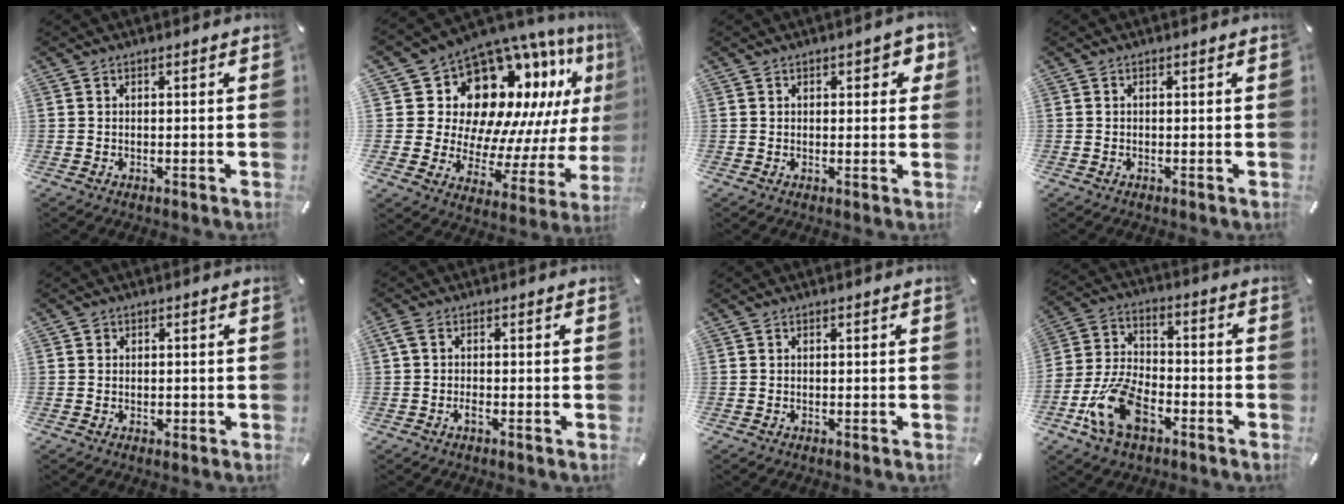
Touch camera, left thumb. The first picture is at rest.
{"total": 18.4, "force": [10.9, 11.6, 9.2], "torque": [-0.158, -0.122, 0.204]}
{"total": 2.9, "force": [1.2, 1.8, 2.0], "torque": [-0.018, 0.000, 0.013]}
{"total": 0.0}
{"total": 1.4, "force": [-0.2, 1.4, 0.3], "torque": [0.003, 0.000, -0.008]}
{"total": 1.9, "force": [-0.7, 0.5, 1.7], "torque": [-0.036, -0.001, -0.015]}
{"total": 0.0}
{"total": 14.6, "force": [-6.8, 8.7, 9.6], "torque": [-0.209, 0.028, -0.121]}